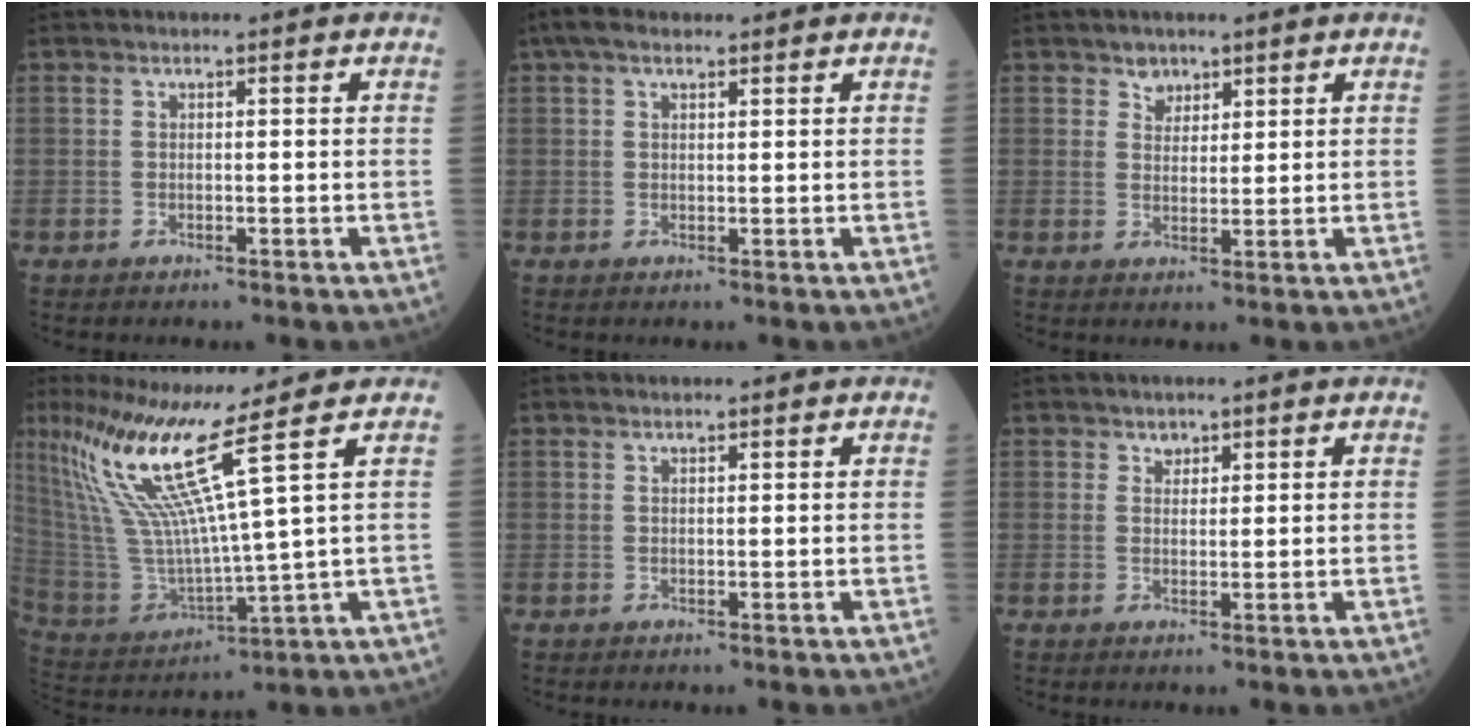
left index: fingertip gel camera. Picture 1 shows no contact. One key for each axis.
{"total": 4.2, "fx": 3.0, "fy": 1.7, "fz": 2.5, "tx": -0.056, "ty": 0.032, "tz": 0.057}
{"total": 2.5, "fx": 1.8, "fy": 1.7, "fz": 0.5, "tx": -0.008, "ty": 0.000, "tz": 0.029}
{"total": 14.2, "fx": 7.9, "fy": -2.4, "fz": 11.5, "tx": -0.230, "ty": -0.015, "tz": 0.156}
{"total": 1.2, "fx": 1.1, "fy": 0.3, "fz": 0.5, "tx": -0.012, "ty": 0.009, "tz": 0.019}
{"total": 1.4, "fx": 1.0, "fy": 1.0, "fz": 0.2, "tx": -0.003, "ty": -0.003, "tz": 0.016}